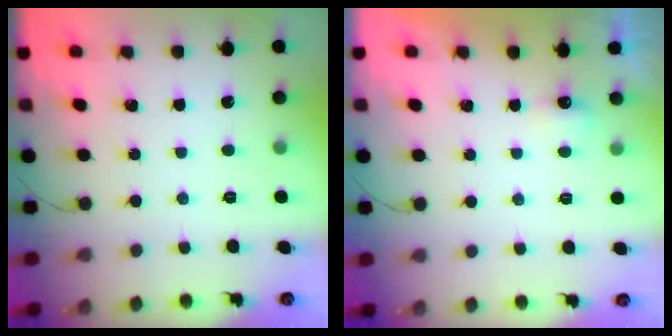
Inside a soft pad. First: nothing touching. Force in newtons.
{"total": 2.9, "press": 2.8, "slide": 0.8}